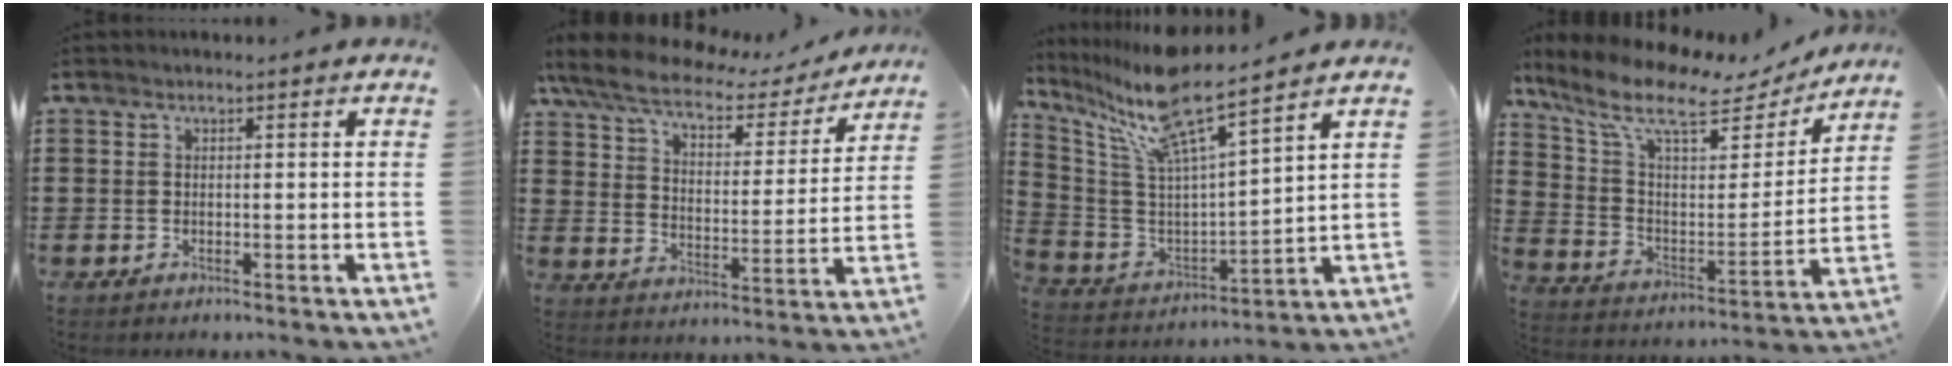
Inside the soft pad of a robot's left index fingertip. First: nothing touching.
{"total": 6.6, "force": [5.4, 2.0, 3.3], "torque": [-0.088, -0.026, 0.090]}
{"total": 10.5, "force": [8.2, 0.4, 6.6], "torque": [-0.166, -0.058, 0.133]}
{"total": 11.1, "force": [8.1, 3.3, 6.8], "torque": [-0.158, -0.044, 0.135]}